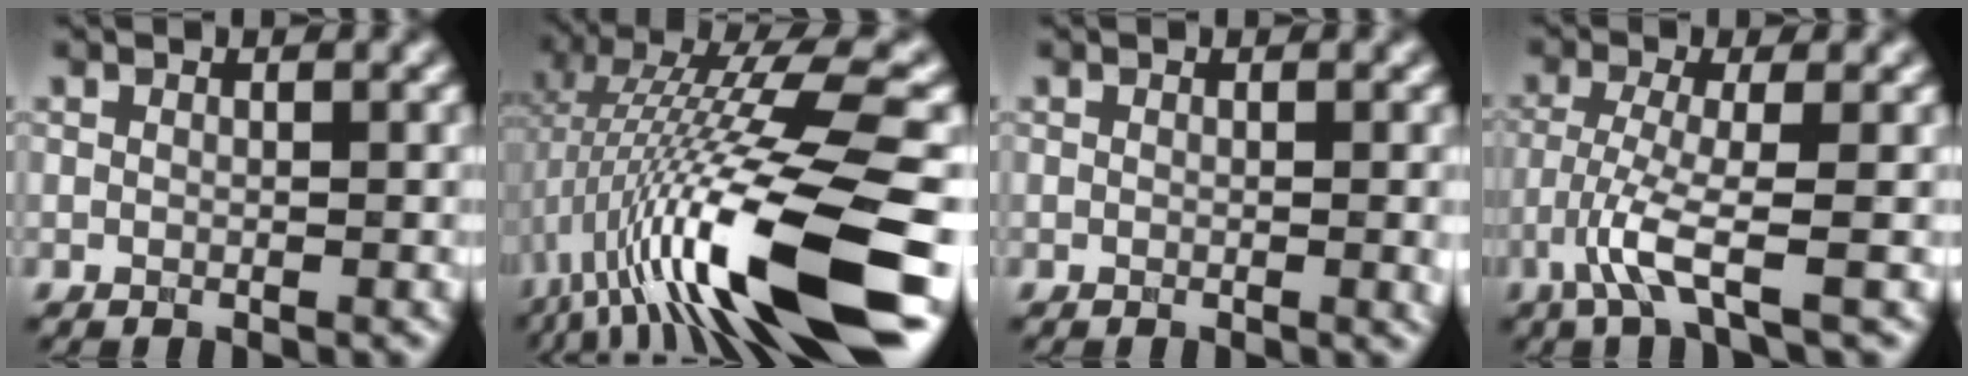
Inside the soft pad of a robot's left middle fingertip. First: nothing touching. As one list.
[{"total": 14.0, "force": [-3.7, 2.1, 13.3], "torque": [-0.241, 0.012, -0.042]}, {"total": 1.2, "force": [-0.1, 0.4, 1.1], "torque": [-0.009, 0.002, 0.002]}, {"total": 4.0, "force": [-2.3, 0.1, 3.3], "torque": [-0.077, -0.005, -0.045]}]